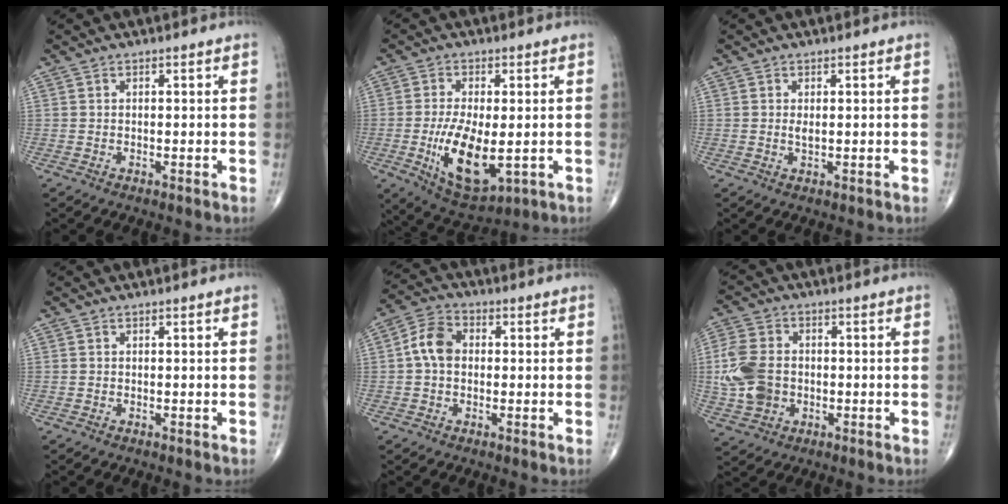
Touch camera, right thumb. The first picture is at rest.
{"total": 12.4, "force": [-2.2, 5.4, 10.9], "torque": [-0.190, -0.021, -0.024]}
{"total": 1.0, "force": [0.2, 0.4, 0.9], "torque": [-0.016, -0.003, 0.005]}
{"total": 0.0}
{"total": 6.6, "force": [0.1, 4.8, 4.4], "torque": [-0.079, 0.021, -0.008]}
{"total": 10.2, "force": [-0.9, 7.8, 6.6], "torque": [-0.138, 0.006, -0.018]}